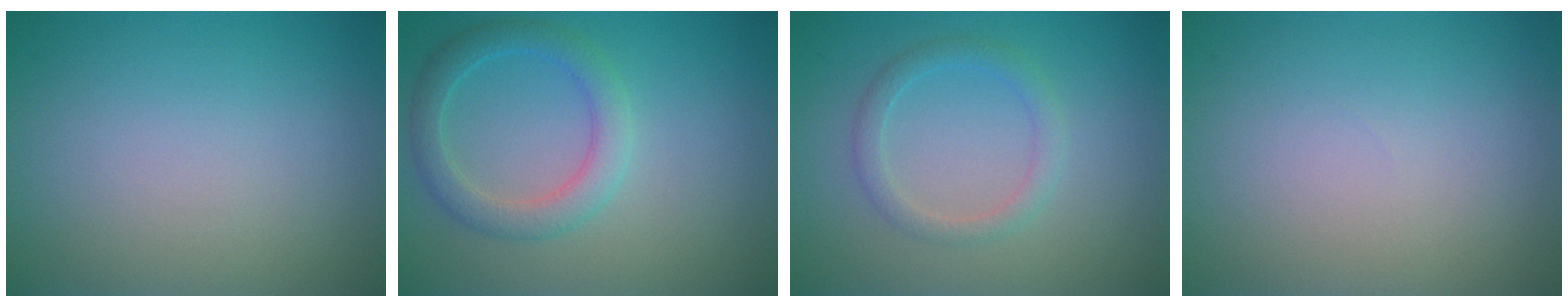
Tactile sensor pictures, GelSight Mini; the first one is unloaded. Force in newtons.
{"total": 3.2, "press": 3.2, "slide": 0.2}
{"total": 1.9, "press": 1.9, "slide": 0.1}
{"total": 0.0}